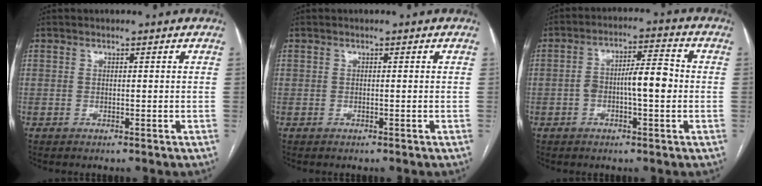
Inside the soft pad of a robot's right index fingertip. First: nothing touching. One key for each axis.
{"total": 0.0}
{"total": 7.3, "fx": -0.9, "fy": 1.8, "fz": 7.0, "tx": -0.123, "ty": 0.020, "tz": -0.017}